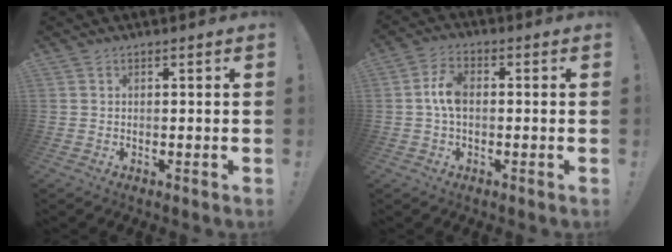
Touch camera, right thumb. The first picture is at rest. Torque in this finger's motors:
{"motor_torque": [-0.04, 0.19, 0.81, -0.31, 0.03]}